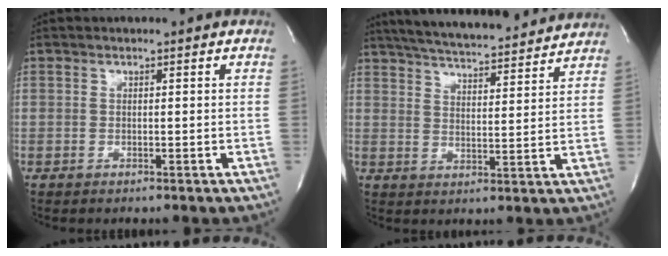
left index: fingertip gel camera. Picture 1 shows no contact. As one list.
[{"total": 20.1, "force": [18.2, 2.7, 7.9], "torque": [-0.136, 0.021, 0.254]}]